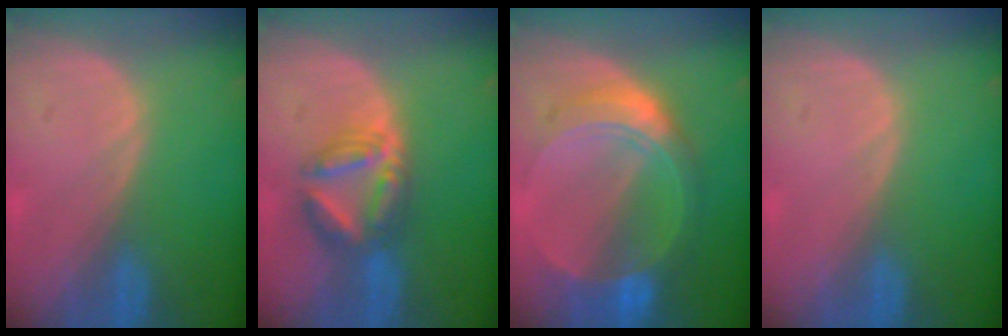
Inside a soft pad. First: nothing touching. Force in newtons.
{"total": 6.5, "press": 6.5, "slide": 0.4}
{"total": 8.7, "press": 8.7, "slide": 0.6}
{"total": 0.0}